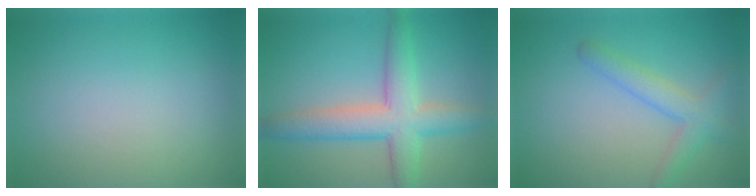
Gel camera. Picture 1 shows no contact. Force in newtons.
{"total": 5.9, "press": 5.9, "slide": 0.2}
{"total": 3.1, "press": 3.1, "slide": 0.2}